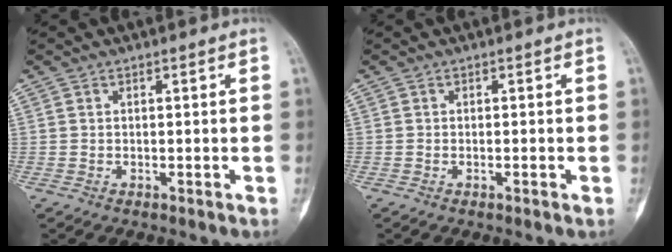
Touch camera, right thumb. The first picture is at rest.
{"total": 0.8, "force": [-0.3, 0.2, 0.7], "torque": [-0.011, 0.001, -0.005]}